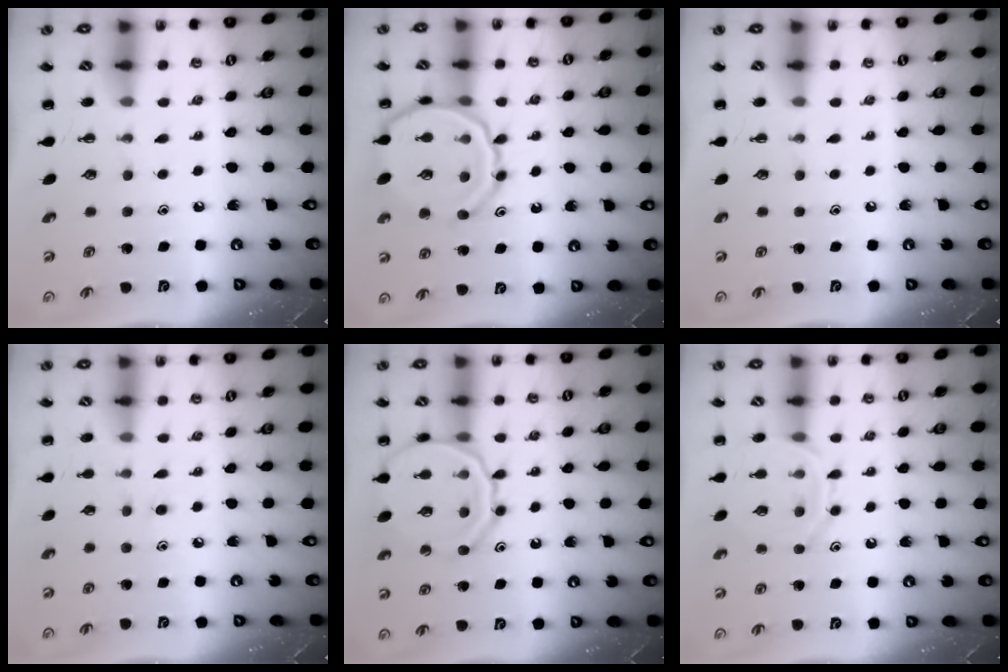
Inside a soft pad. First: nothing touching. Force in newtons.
{"total": 13.3, "press": 13.2, "slide": 1.2}
{"total": 0.0}
{"total": 6.2, "press": 5.7, "slide": 2.4}
{"total": 15.5, "press": 15.4, "slide": 1.7}
{"total": 10.5, "press": 10.5, "slide": 0.6}